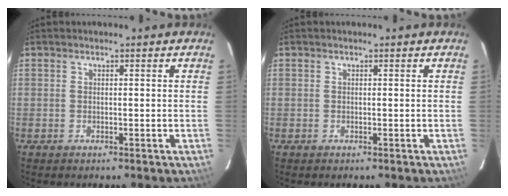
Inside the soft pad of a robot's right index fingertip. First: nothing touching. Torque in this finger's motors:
{"motor_torque": [-0.01, 0.00, 0.00, 0.01]}